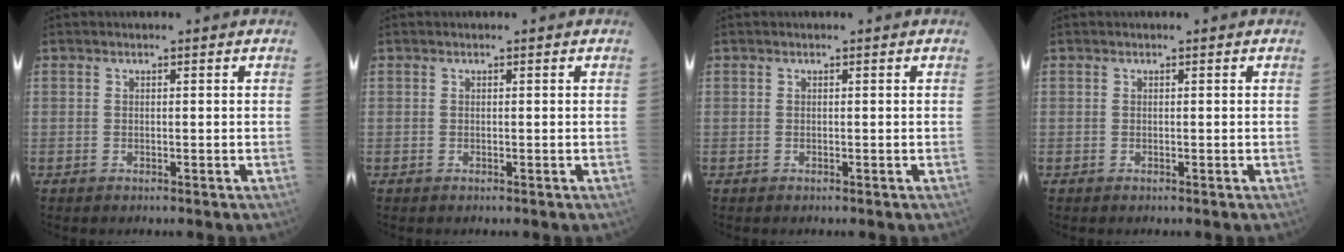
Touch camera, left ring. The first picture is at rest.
{"total": 0.0}
{"total": 0.0}
{"total": 0.0}